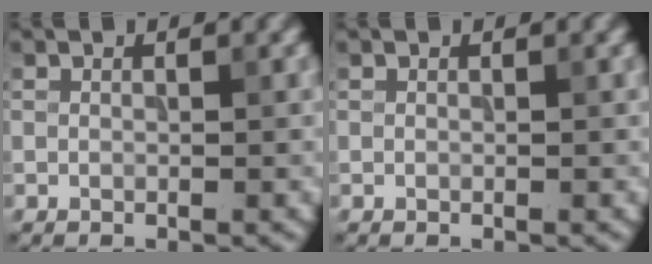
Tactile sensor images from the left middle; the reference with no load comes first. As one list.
[{"total": 0.0}]